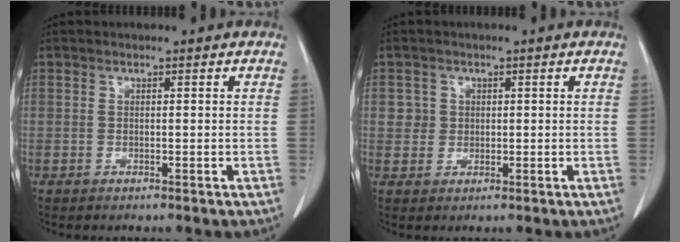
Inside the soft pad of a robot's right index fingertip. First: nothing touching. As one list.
[{"total": 2.2, "force": [0.5, 2.1, 0.0], "torque": [0.010, 0.002, 0.005]}]